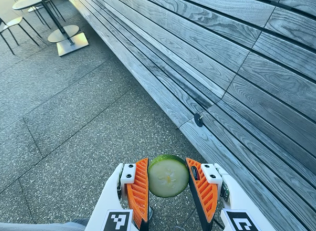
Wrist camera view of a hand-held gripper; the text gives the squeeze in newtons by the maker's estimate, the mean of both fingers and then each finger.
{"total": 11.8, "left": 12.5, "right": 11.2}